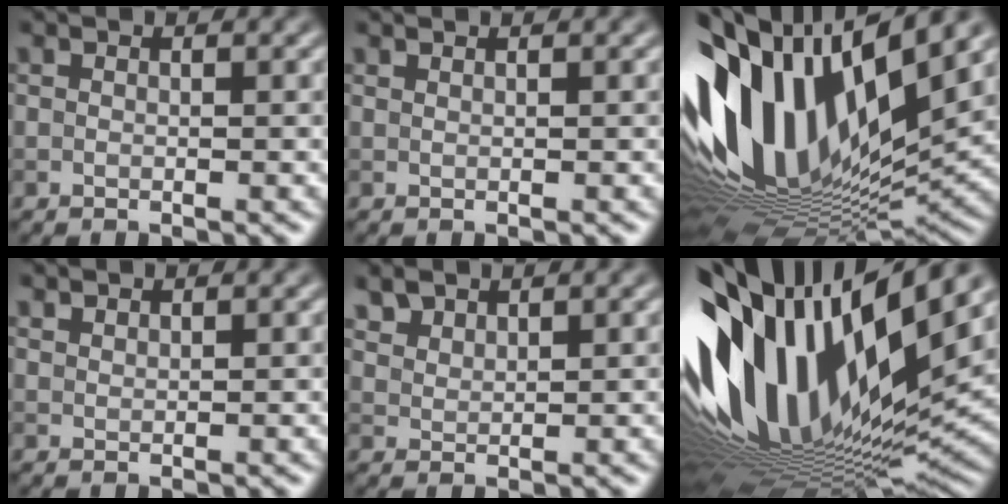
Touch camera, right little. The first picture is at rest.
{"total": 0.0}
{"total": 15.4, "force": [4.0, 7.5, 12.9], "torque": [-0.264, 0.013, 0.069]}
{"total": 1.0, "force": [1.0, 0.2, 0.1], "torque": [-0.004, 0.001, 0.023]}
{"total": 2.4, "force": [2.0, 1.2, 0.6], "torque": [-0.021, -0.003, 0.053]}
{"total": 17.9, "force": [3.4, 7.5, 15.9], "torque": [-0.295, -0.003, 0.054]}